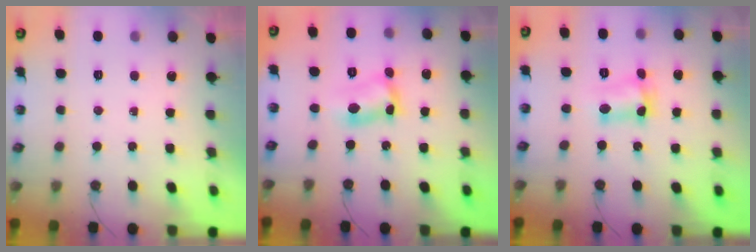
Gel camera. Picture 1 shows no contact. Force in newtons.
{"total": 7.0, "press": 7.0, "slide": 0.4}
{"total": 5.1, "press": 5.0, "slide": 0.9}